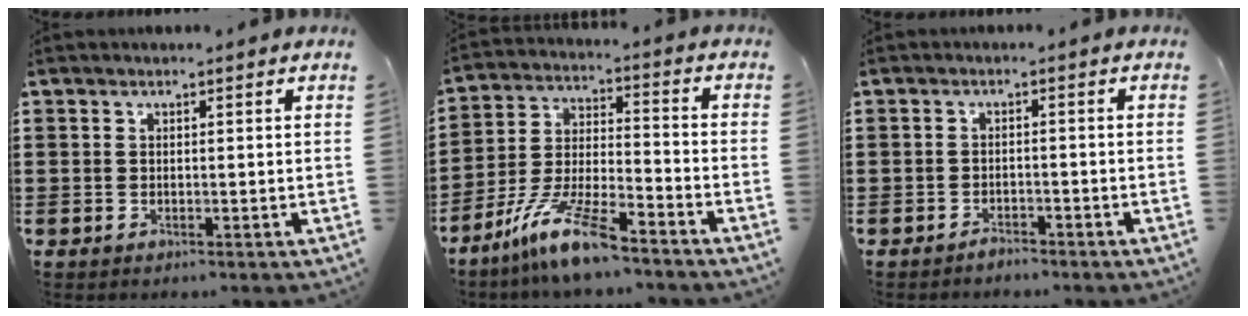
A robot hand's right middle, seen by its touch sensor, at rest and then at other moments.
{"total": 10.7, "force": [-8.4, 1.3, 6.6], "torque": [-0.144, 0.004, -0.167]}
{"total": 1.5, "force": [-1.5, 0.4, 0.2], "torque": [-0.009, 0.001, -0.031]}